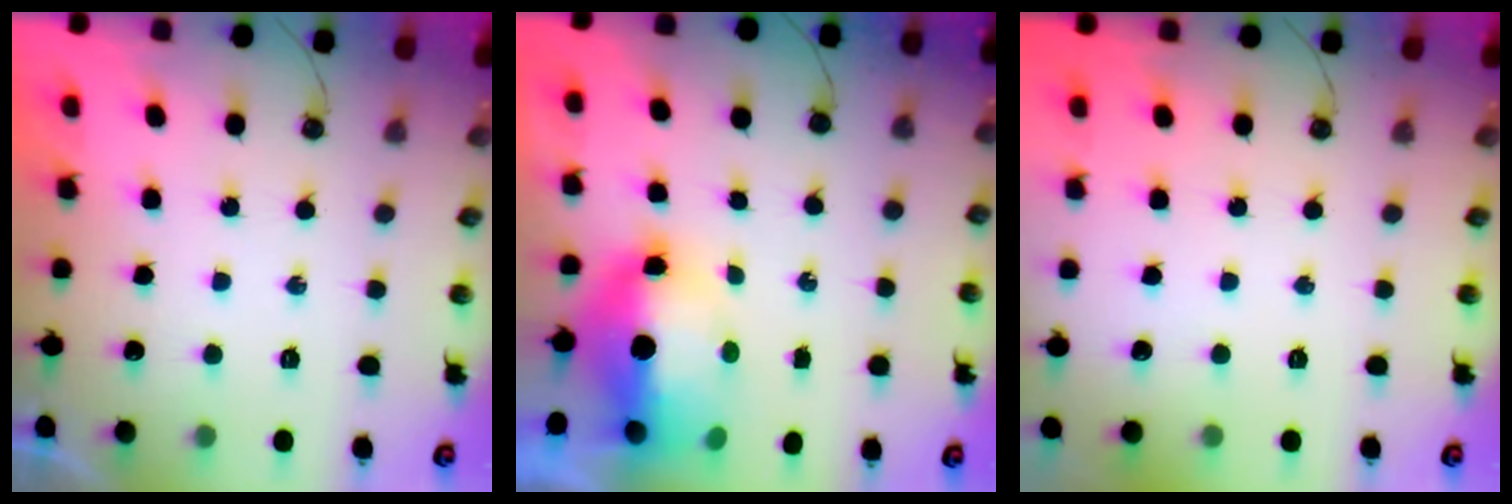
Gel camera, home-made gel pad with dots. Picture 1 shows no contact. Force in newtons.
{"total": 9.9, "press": 9.7, "slide": 1.8}
{"total": 0.0}